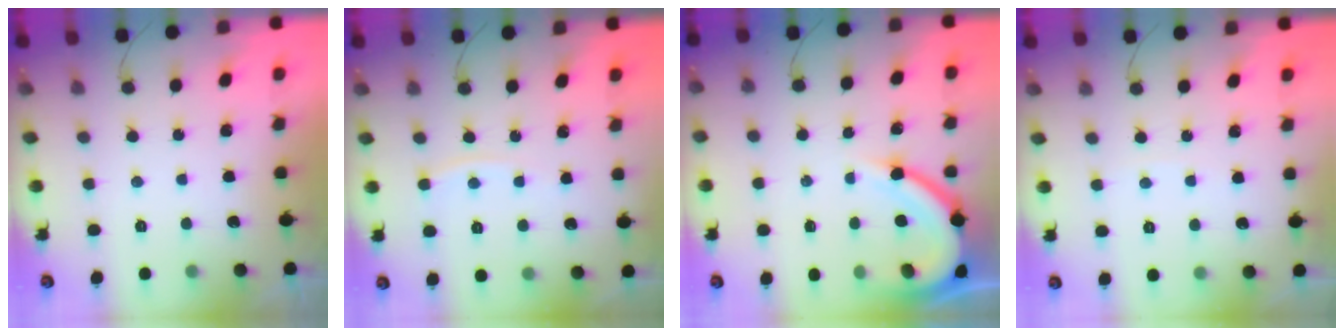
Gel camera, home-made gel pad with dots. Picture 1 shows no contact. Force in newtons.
{"total": 4.4, "press": 4.3, "slide": 0.5}
{"total": 10.0, "press": 9.9, "slide": 0.9}
{"total": 1.7, "press": 1.7, "slide": 0.2}